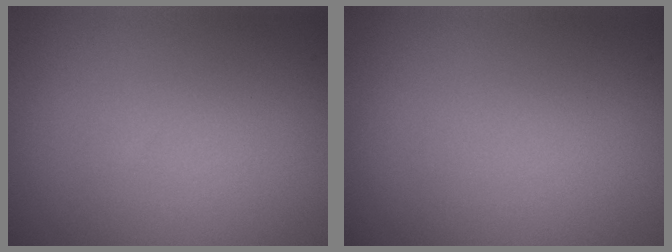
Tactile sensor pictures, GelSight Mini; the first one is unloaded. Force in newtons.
{"total": 0.0}